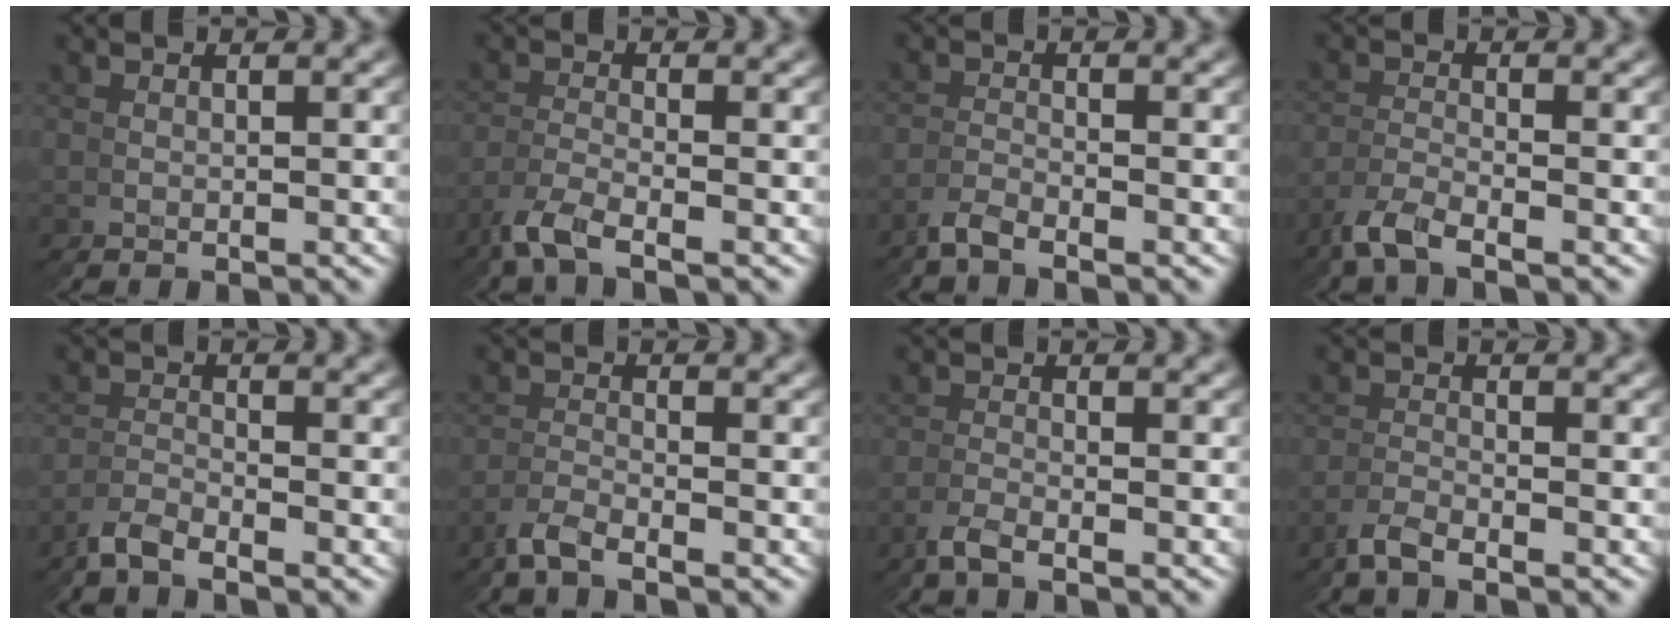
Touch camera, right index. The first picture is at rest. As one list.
[{"total": 1.9, "force": [-1.5, -1.0, -0.6], "torque": [-0.007, 0.004, -0.030]}, {"total": 3.7, "force": [-2.4, -1.6, -2.3], "torque": [0.042, 0.016, -0.054]}, {"total": 2.2, "force": [-1.8, -0.9, -0.8], "torque": [-0.001, 0.008, -0.039]}, {"total": 3.3, "force": [-2.6, -1.0, -1.6], "torque": [0.022, 0.010, -0.057]}, {"total": 2.9, "force": [-2.1, -1.3, -1.5], "torque": [0.017, 0.011, -0.046]}, {"total": 3.0, "force": [-1.9, -1.6, -1.7], "torque": [0.024, 0.013, -0.042]}, {"total": 3.4, "force": [-2.3, -1.6, -2.0], "torque": [0.029, 0.014, -0.050]}]